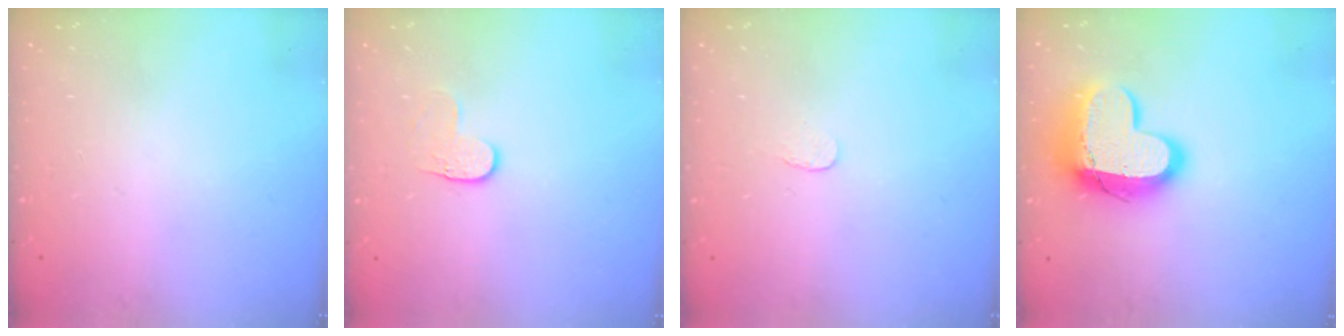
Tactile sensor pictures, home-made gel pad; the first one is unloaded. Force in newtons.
{"total": 3.4, "press": 3.4, "slide": 0.3}
{"total": 3.0, "press": 3.0, "slide": 0.2}
{"total": 16.2, "press": 16.1, "slide": 1.1}